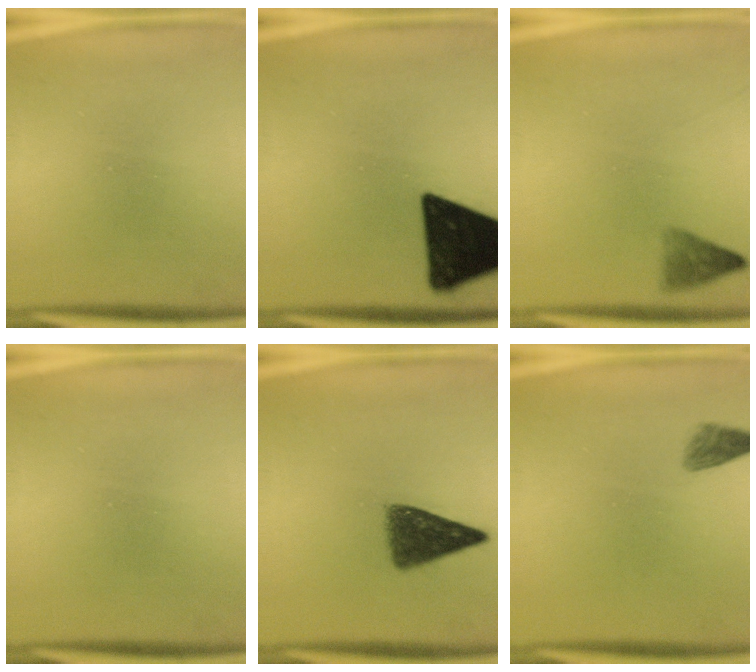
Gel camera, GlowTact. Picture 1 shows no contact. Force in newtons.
{"total": 17.1}
{"total": 2.0}
{"total": 0.0}
{"total": 7.5}
{"total": 1.9}